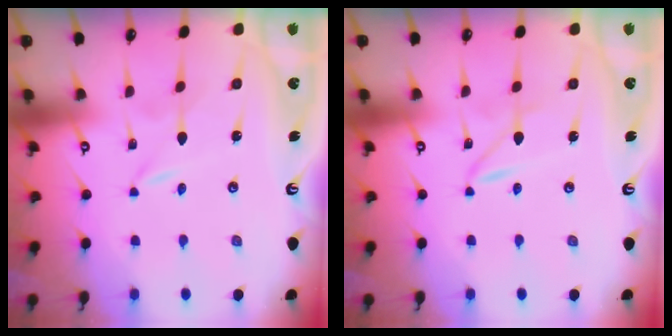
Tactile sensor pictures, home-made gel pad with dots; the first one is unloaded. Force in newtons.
{"total": 1.9, "press": 1.9, "slide": 0.1}